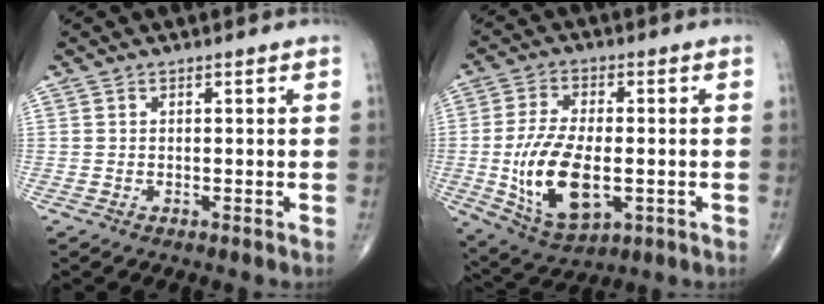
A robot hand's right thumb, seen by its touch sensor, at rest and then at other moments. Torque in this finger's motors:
{"motor_torque": [-0.50, 0.93, 0.82, 0.58, 0.48]}